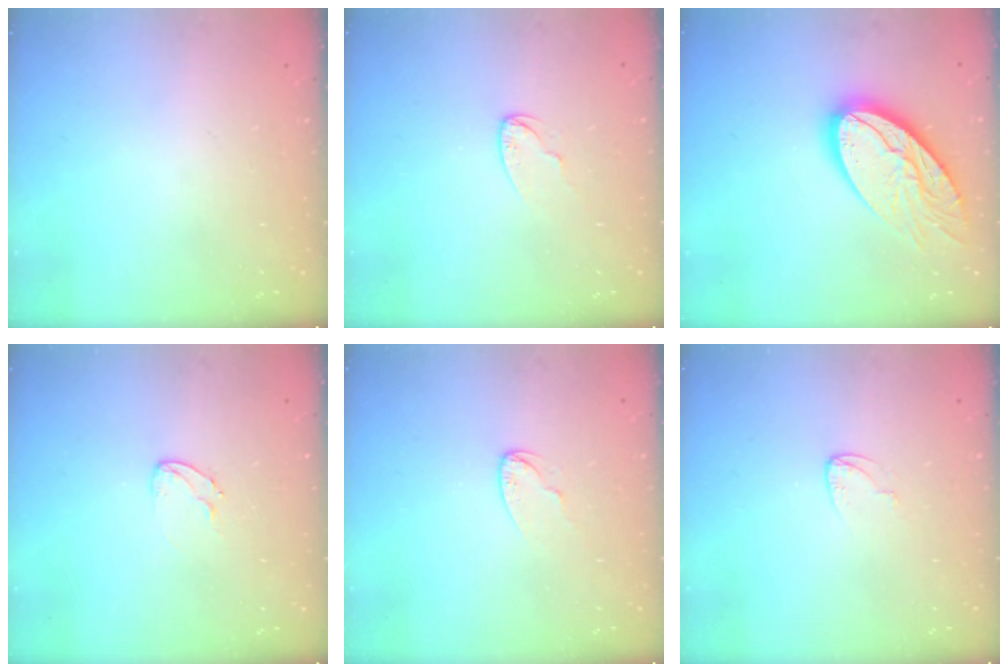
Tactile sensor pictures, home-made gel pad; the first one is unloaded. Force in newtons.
{"total": 3.7, "press": 3.7, "slide": 0.3}
{"total": 18.1, "press": 18.1, "slide": 1.4}
{"total": 4.4, "press": 4.4, "slide": 0.4}
{"total": 3.7, "press": 3.7, "slide": 0.3}
{"total": 3.6, "press": 3.6, "slide": 0.3}